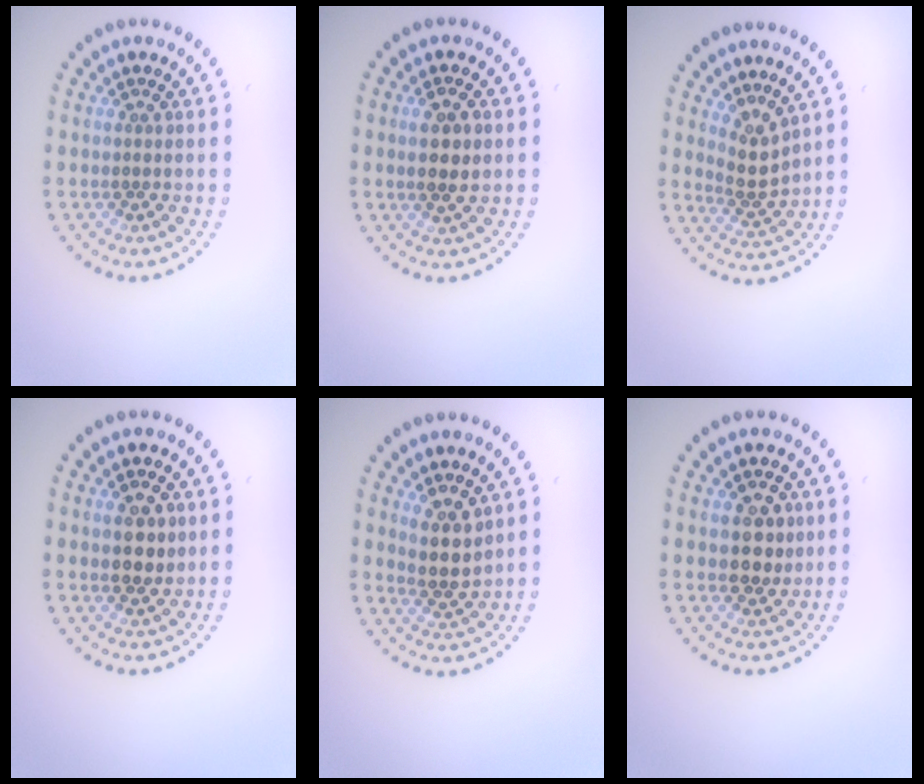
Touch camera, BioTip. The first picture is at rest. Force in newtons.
{"total": 2.3, "press": 2.2, "slide": 0.6}
{"total": 2.5, "press": 1.8, "slide": 1.7}
{"total": 2.4, "press": 2.4, "slide": 0.3}
{"total": 2.9, "press": 2.6, "slide": 1.4}
{"total": 2.6, "press": 2.5, "slide": 0.6}